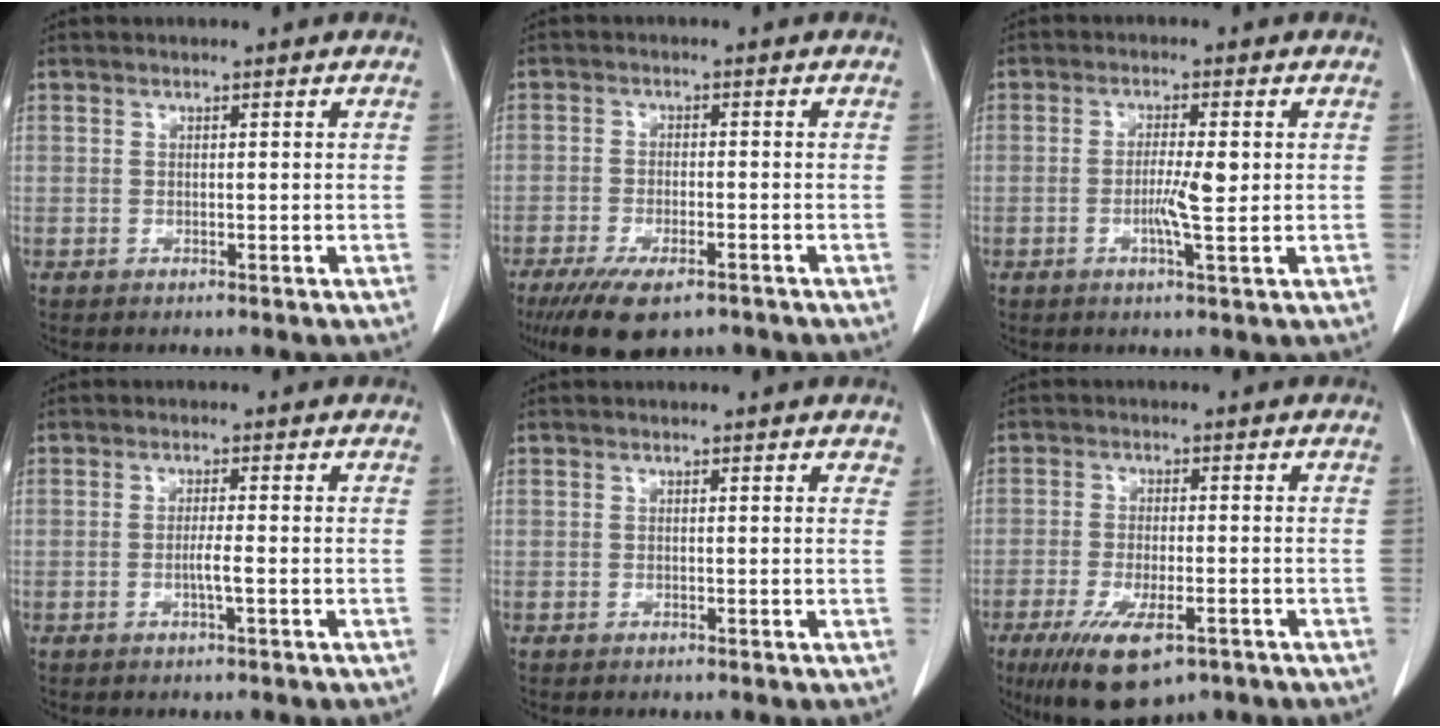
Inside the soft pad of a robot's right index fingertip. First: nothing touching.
{"total": 9.4, "force": [-6.6, 3.0, 6.0], "torque": [-0.097, -0.015, -0.100]}
{"total": 4.4, "force": [-0.4, 0.2, 4.4], "torque": [-0.080, -0.004, -0.007]}
{"total": 2.2, "force": [-0.6, -0.2, 2.1], "torque": [-0.040, -0.002, -0.012]}
{"total": 1.0, "force": [0.8, 0.5, 0.4], "torque": [-0.002, 0.000, 0.000]}
{"total": 10.2, "force": [-5.7, 3.4, 7.7], "torque": [-0.139, -0.021, -0.086]}